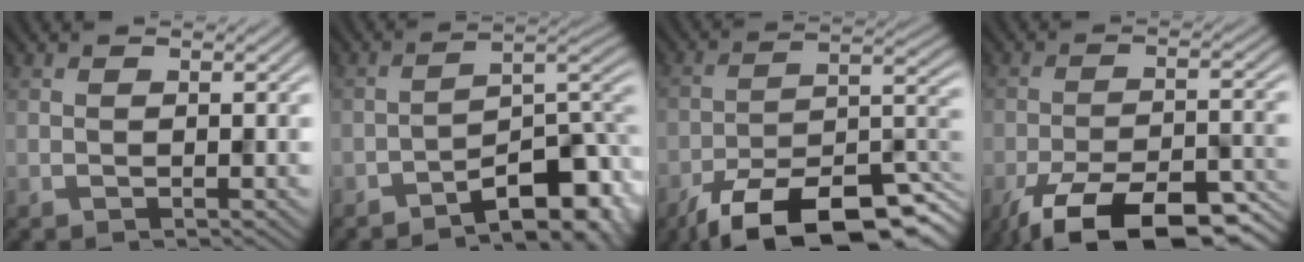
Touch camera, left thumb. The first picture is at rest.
{"total": 10.1, "force": [-6.7, 3.0, 6.9], "torque": [-0.083, 0.009, -0.113]}
{"total": 15.7, "force": [-11.1, 5.2, 9.9], "torque": [-0.167, -0.008, -0.184]}
{"total": 14.0, "force": [-9.7, 4.6, 9.0], "torque": [-0.158, -0.017, -0.155]}